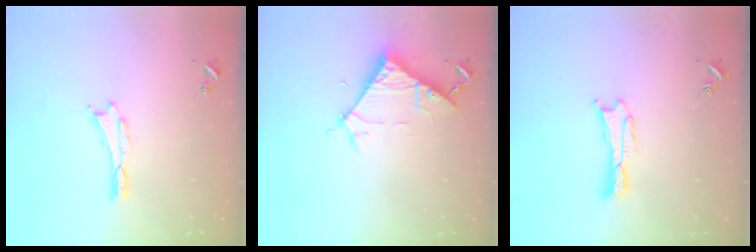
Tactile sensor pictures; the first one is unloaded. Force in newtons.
{"total": 6.7, "press": 6.7, "slide": 0.3}
{"total": 0.9, "press": 0.9, "slide": 0.2}